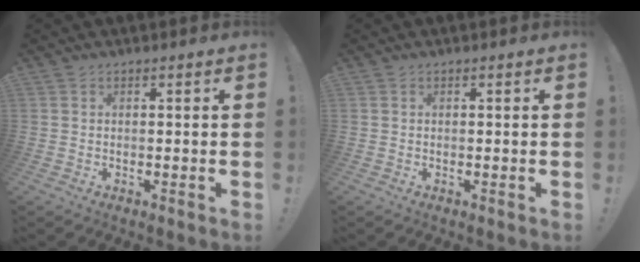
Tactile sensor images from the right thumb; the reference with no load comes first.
{"total": 0.0}